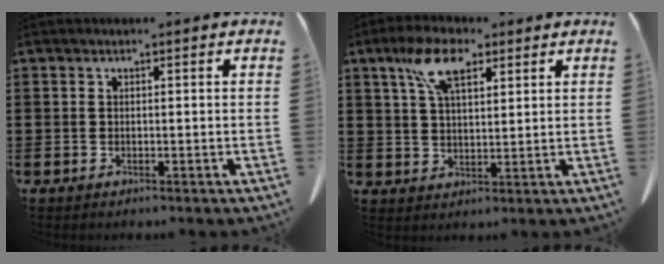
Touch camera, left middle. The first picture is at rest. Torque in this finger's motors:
{"motor_torque": [2.14, 0.00, 0.35, 0.21]}